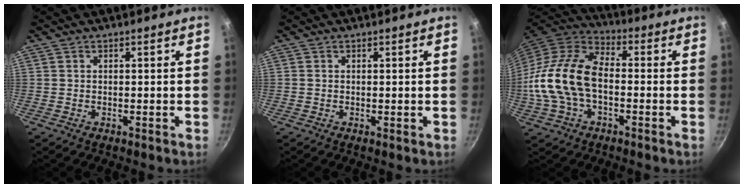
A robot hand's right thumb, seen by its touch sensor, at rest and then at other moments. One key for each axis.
{"total": 0.0}
{"total": 18.4, "fx": -2.0, "fy": 11.3, "fz": 14.4, "tx": -0.262, "ty": 0.036, "tz": -0.050}